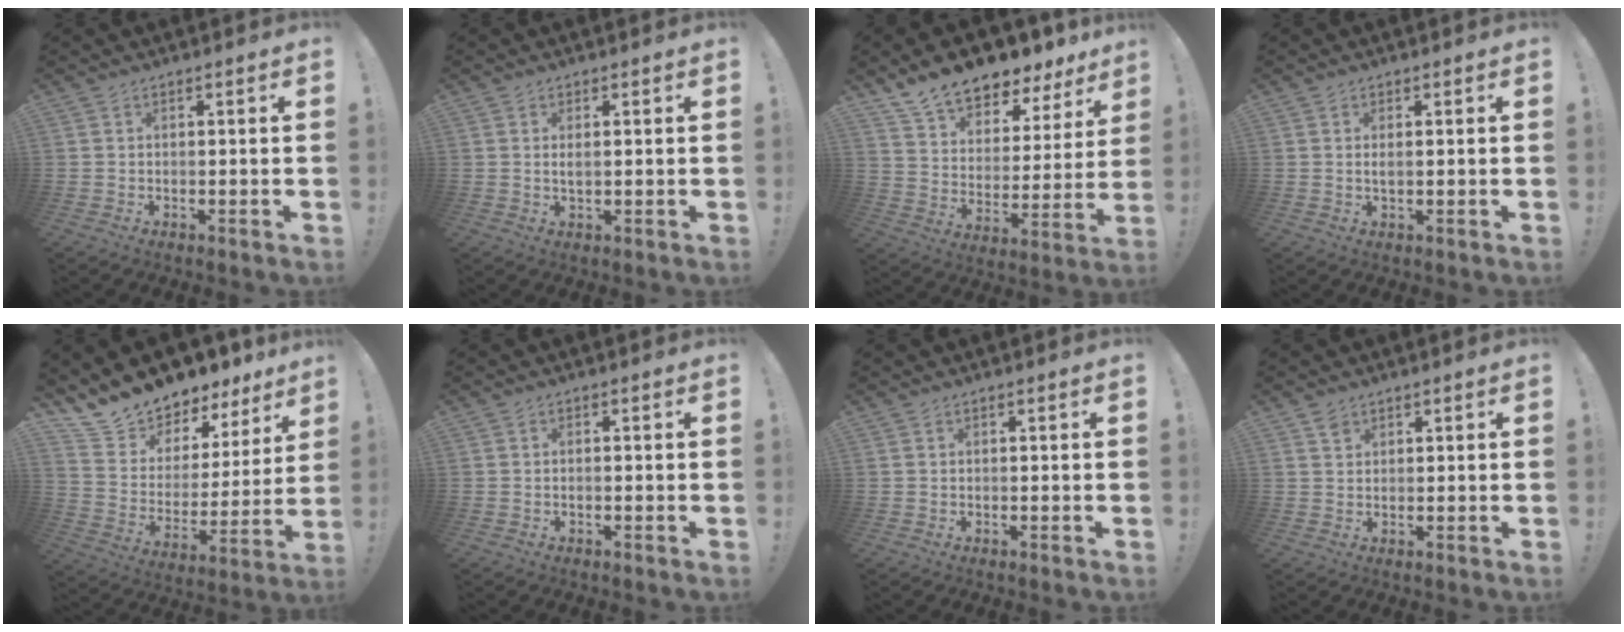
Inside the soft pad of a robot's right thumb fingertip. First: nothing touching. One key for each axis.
{"total": 1.6, "fx": 0.2, "fy": 0.1, "fz": 1.5, "tx": -0.023, "ty": -0.002, "tz": 0.002}
{"total": 12.9, "fx": 11.4, "fy": 4.7, "fz": 3.7, "tx": -0.078, "ty": -0.096, "tz": 0.206}
{"total": 1.2, "fx": 0.0, "fy": -0.1, "fz": 1.2, "tx": -0.024, "ty": 0.001, "tz": -0.001}
{"total": 12.2, "fx": 11.6, "fy": 4.0, "fz": 0.4, "tx": -0.034, "ty": -0.112, "tz": 0.214}
{"total": 0.6, "fx": -0.5, "fy": 0.0, "fz": 0.4, "tx": -0.011, "ty": 0.003, "tz": -0.008}
{"total": 0.0}
{"total": 1.8, "fx": 1.3, "fy": 1.1, "fz": 0.6, "tx": 0.000, "ty": -0.006, "tz": 0.025}